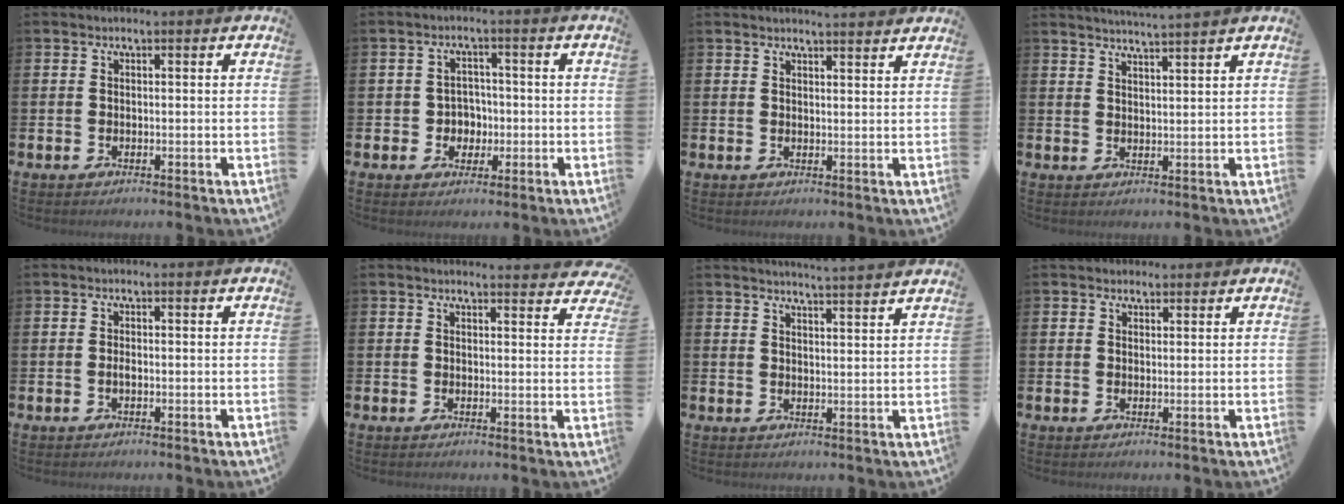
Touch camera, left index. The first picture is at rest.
{"total": 3.1, "force": [-0.5, 2.9, 0.9], "torque": [-0.019, 0.002, -0.018]}
{"total": 2.8, "force": [2.8, -0.3, -0.1], "torque": [0.001, -0.017, 0.050]}
{"total": 3.4, "force": [3.3, -0.8, 0.2], "torque": [-0.013, -0.017, 0.061]}
{"total": 0.6, "force": [-0.2, 0.2, 0.5], "torque": [-0.017, 0.001, -0.003]}
{"total": 2.6, "force": [2.6, 0.4, 0.1], "torque": [0.014, -0.021, 0.042]}
{"total": 4.2, "force": [4.1, -0.9, 0.2], "torque": [-0.009, -0.030, 0.073]}
{"total": 2.2, "force": [2.0, 0.9, 0.0], "torque": [0.013, -0.006, 0.034]}